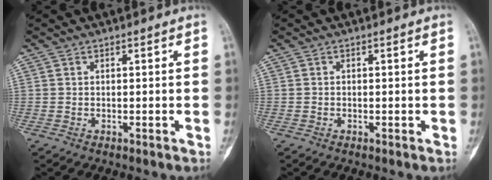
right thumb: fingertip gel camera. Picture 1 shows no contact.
{"total": 0.0}